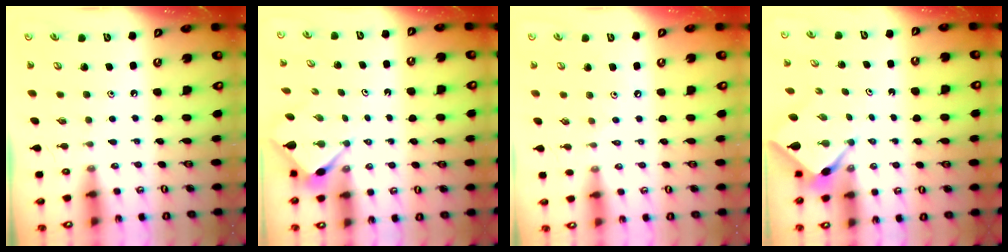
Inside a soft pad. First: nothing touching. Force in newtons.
{"total": 2.9, "press": 2.9, "slide": 0.3}
{"total": 1.7, "press": 1.7, "slide": 0.4}
{"total": 2.3, "press": 2.3, "slide": 0.3}